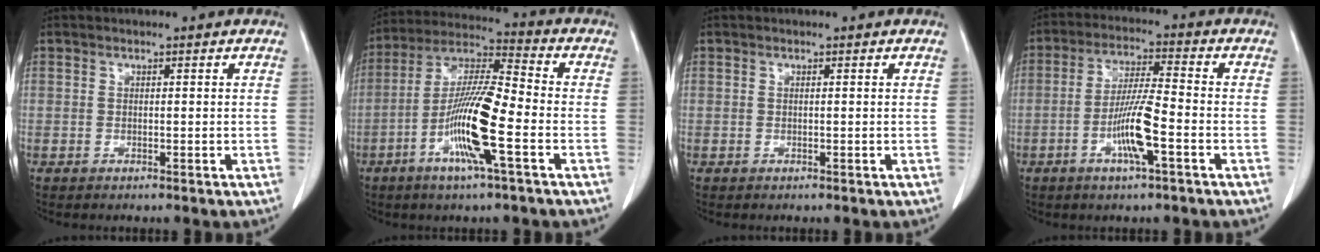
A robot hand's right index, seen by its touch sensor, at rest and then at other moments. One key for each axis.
{"total": 13.6, "fx": -4.4, "fy": 0.8, "fz": 12.8, "tx": -0.251, "ty": -0.003, "tz": -0.089}
{"total": 0.0}
{"total": 8.5, "fx": -3.0, "fy": 0.4, "fz": 7.9, "tx": -0.154, "ty": -0.003, "tz": -0.059}